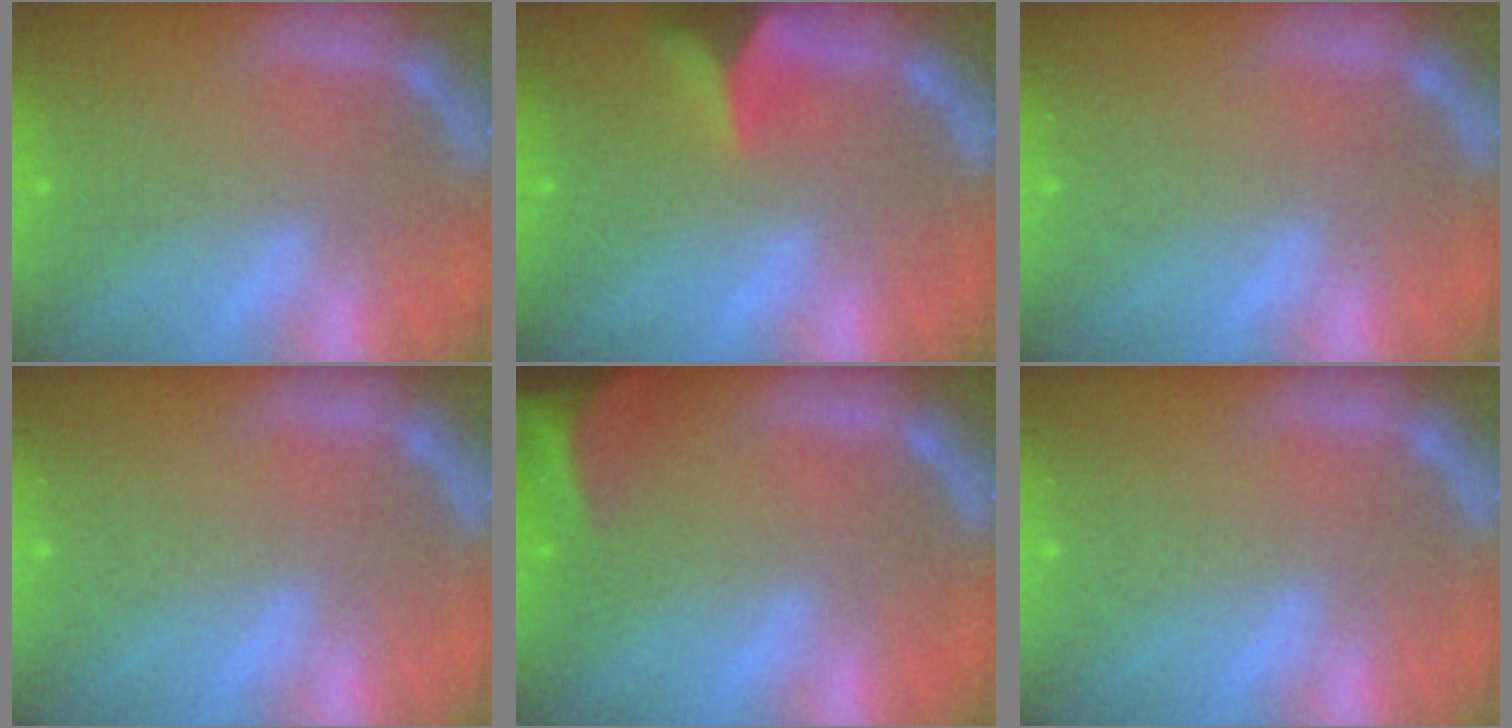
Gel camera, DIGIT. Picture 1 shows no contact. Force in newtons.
{"total": 5.4}
{"total": 0.0}
{"total": 0.0}
{"total": 10.0}
{"total": 0.0}